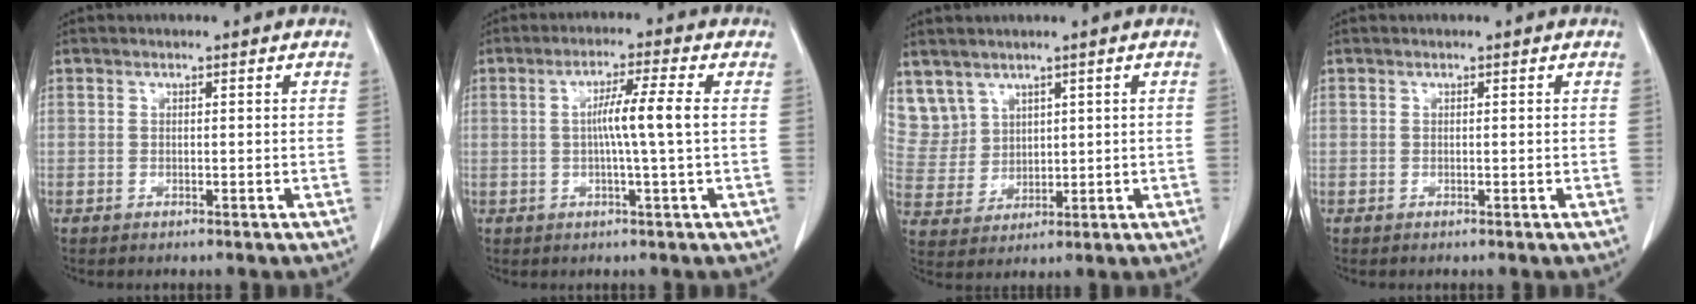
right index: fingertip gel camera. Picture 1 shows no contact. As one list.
[{"total": 5.8, "force": [0.2, -1.0, 5.7], "torque": [-0.103, 0.004, 0.004]}, {"total": 7.8, "force": [5.1, 5.9, 0.6], "torque": [-0.026, 0.020, 0.123]}, {"total": 0.0}]